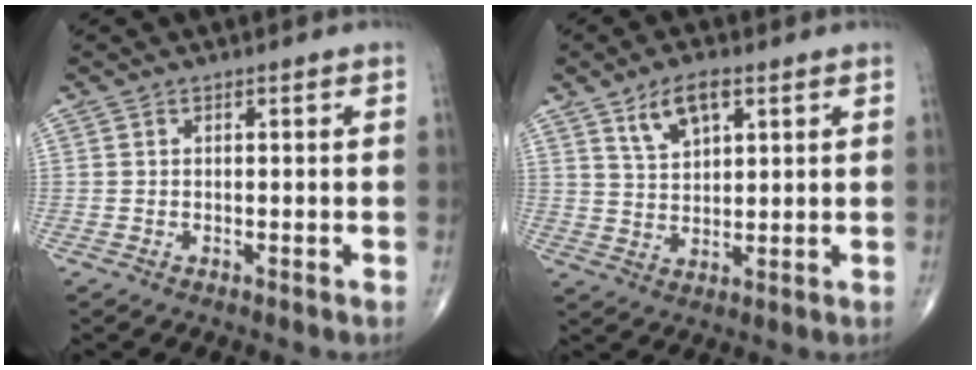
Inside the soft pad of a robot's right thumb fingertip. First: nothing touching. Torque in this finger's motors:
{"motor_torque": [0.01, 0.09, 0.16, 0.12, 0.18]}